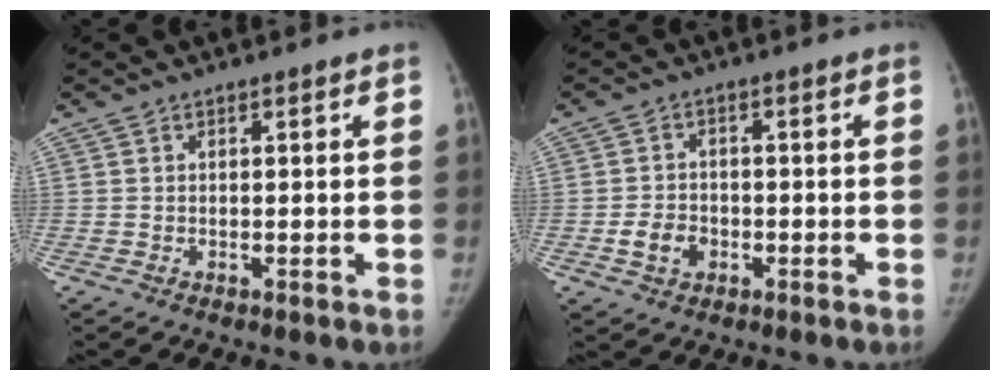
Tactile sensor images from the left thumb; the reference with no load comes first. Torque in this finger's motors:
{"motor_torque": [-0.06, 0.96, 0.55, -0.46, 0.01]}